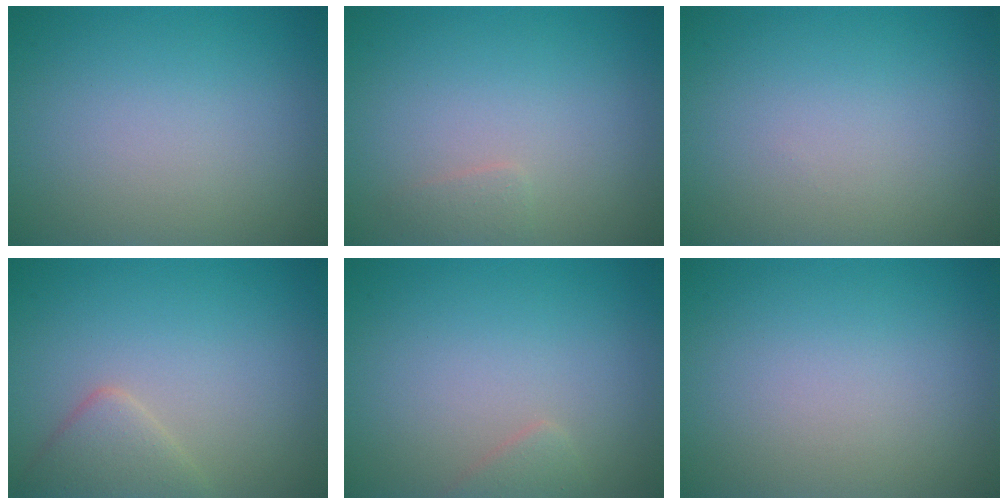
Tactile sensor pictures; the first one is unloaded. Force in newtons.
{"total": 0.9, "press": 0.9, "slide": 0.0}
{"total": 0.0}
{"total": 2.6, "press": 2.6, "slide": 0.1}
{"total": 1.1, "press": 1.1, "slide": 0.1}
{"total": 0.0}